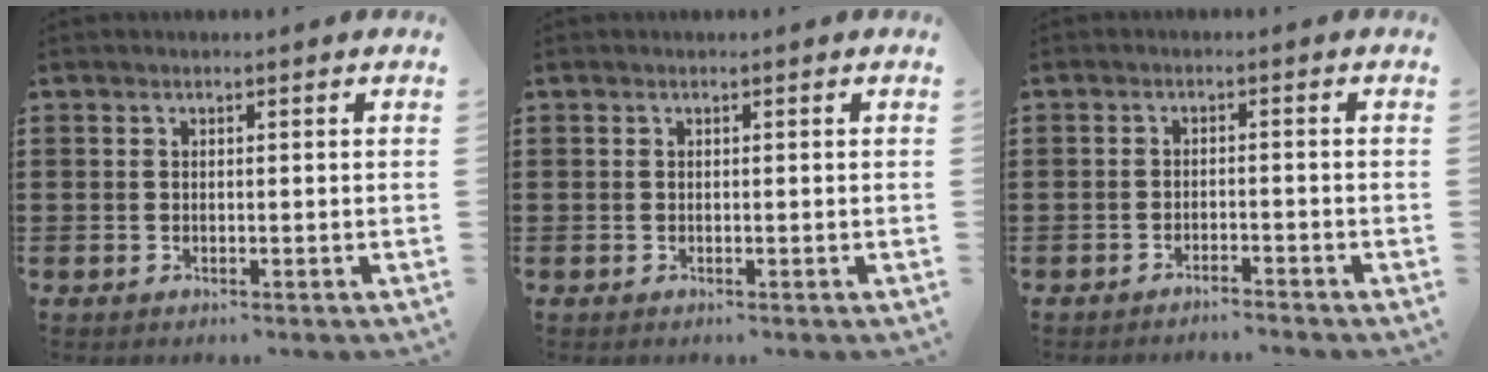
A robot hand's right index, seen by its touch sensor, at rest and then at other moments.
{"total": 0.0}
{"total": 1.8, "force": [-1.8, -0.1, 0.2], "torque": [-0.007, 0.003, -0.038]}